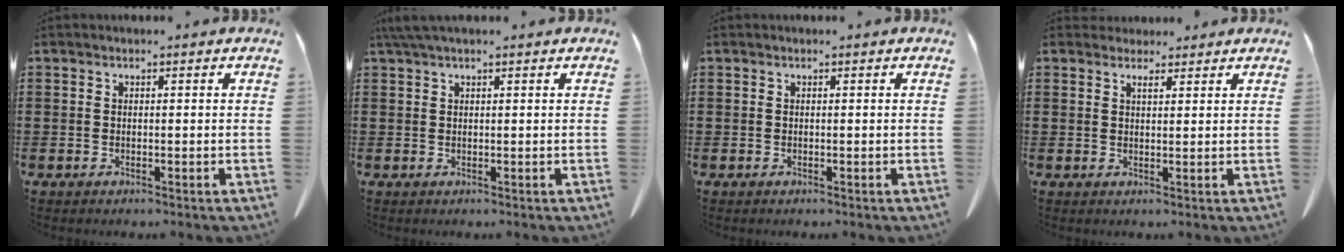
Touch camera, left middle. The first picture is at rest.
{"total": 1.9, "force": [1.3, 0.2, 1.4], "torque": [-0.029, 0.001, 0.025]}
{"total": 0.0}
{"total": 1.9, "force": [1.7, 0.7, 0.5], "torque": [-0.005, -0.002, 0.032]}